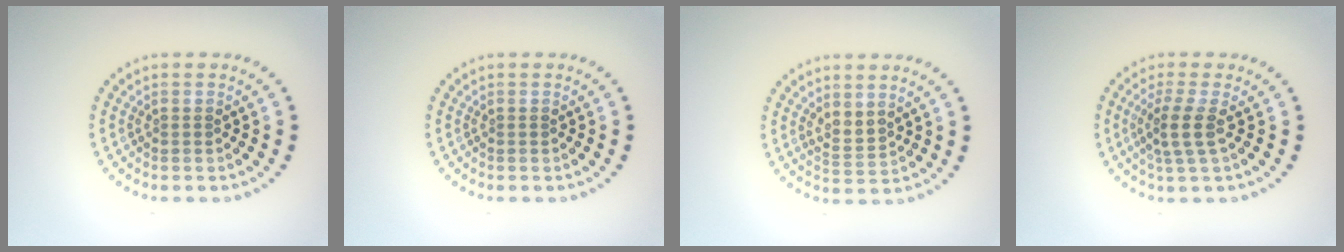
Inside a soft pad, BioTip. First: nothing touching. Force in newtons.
{"total": 0.0}
{"total": 1.7, "press": 1.5, "slide": 0.9}
{"total": 2.7, "press": 2.1, "slide": 1.6}